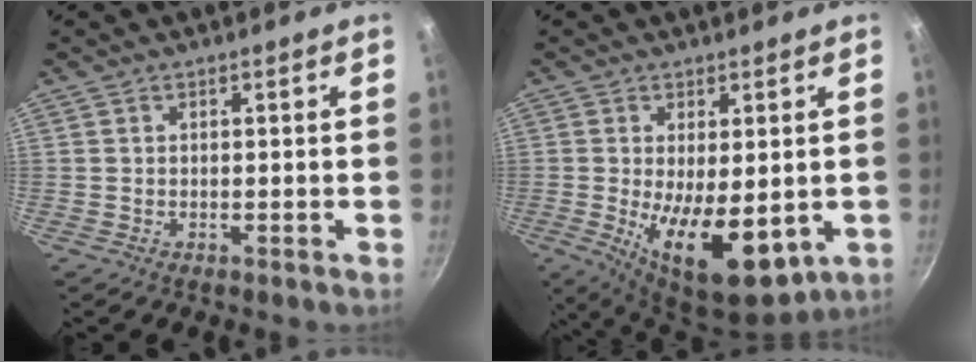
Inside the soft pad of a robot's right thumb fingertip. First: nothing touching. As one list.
[{"total": 14.2, "force": [-2.4, 6.3, 12.5], "torque": [-0.189, -0.018, -0.020]}]